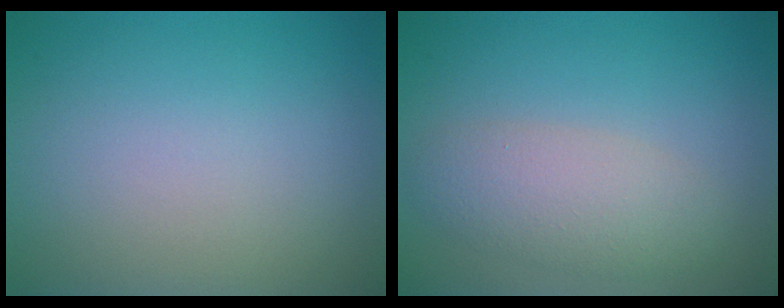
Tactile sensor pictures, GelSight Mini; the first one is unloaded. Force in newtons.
{"total": 3.7, "press": 3.7, "slide": 0.0}